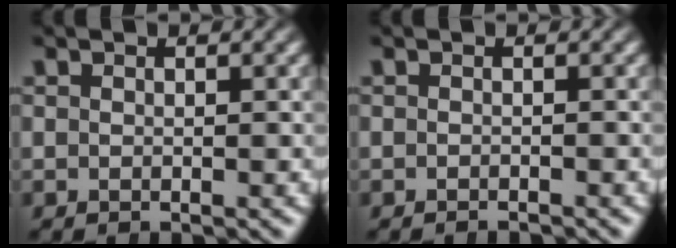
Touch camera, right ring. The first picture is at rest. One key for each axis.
{"total": 1.2, "fx": -1.2, "fy": -0.2, "fz": -0.1, "tx": 0.004, "ty": -0.003, "tz": -0.018}